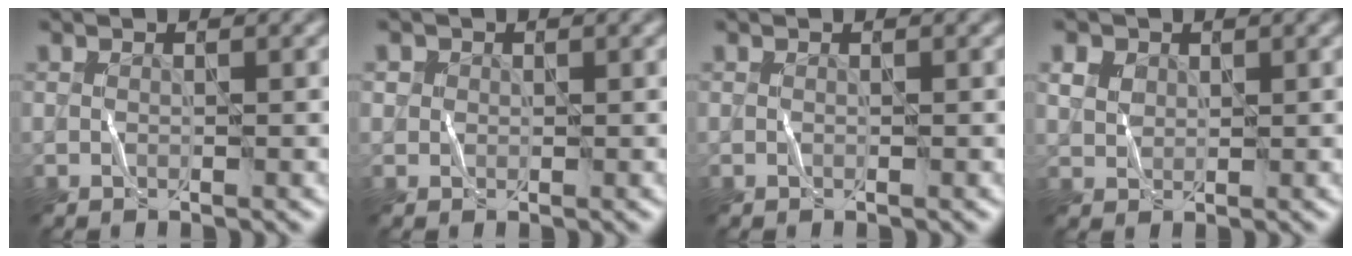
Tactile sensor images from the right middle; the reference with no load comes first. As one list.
[{"total": 0.7, "force": [0.4, 0.6, -0.1], "torque": [0.003, -0.002, 0.001]}, {"total": 0.0}, {"total": 1.8, "force": [1.3, 1.3, 0.3], "torque": [-0.014, 0.006, 0.016]}]